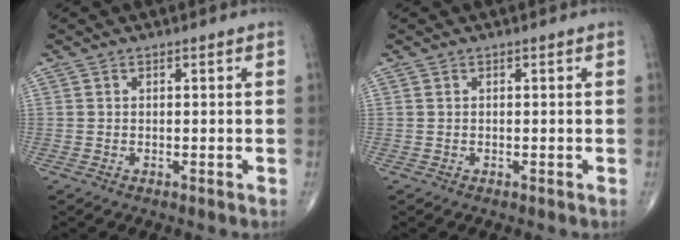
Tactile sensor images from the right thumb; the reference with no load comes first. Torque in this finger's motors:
{"motor_torque": [-0.07, -0.17, -0.16, -0.04, -0.02]}